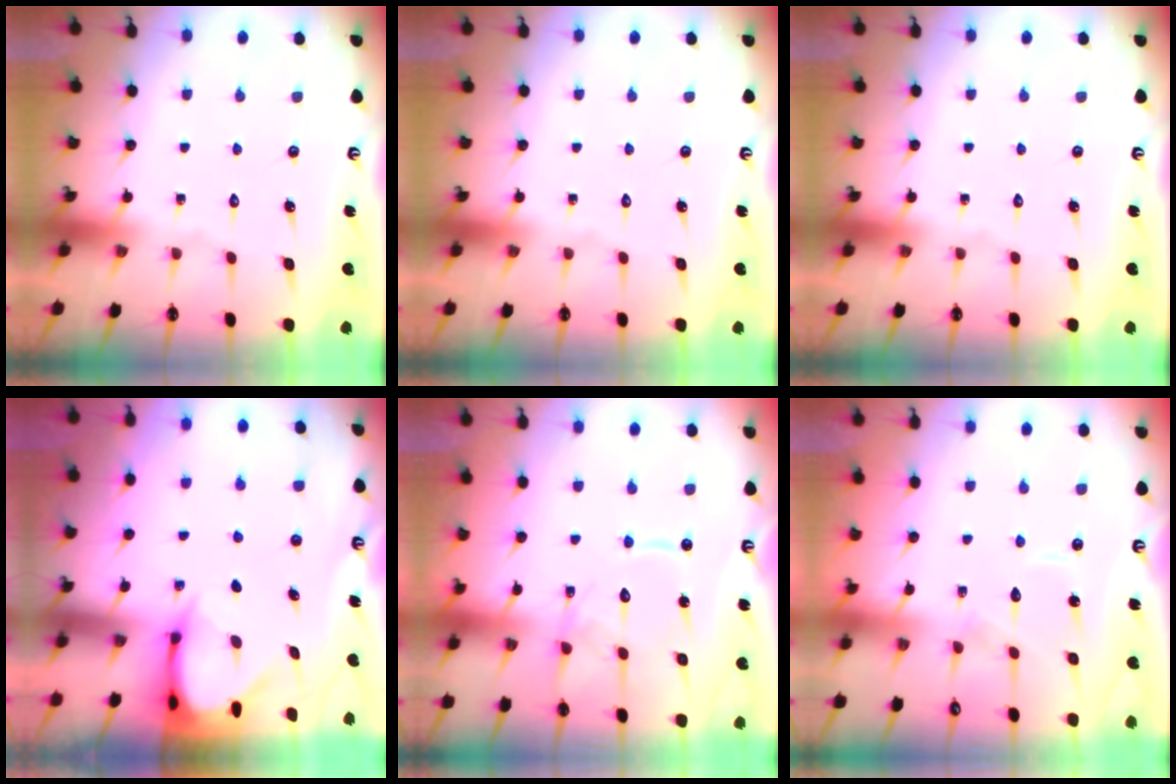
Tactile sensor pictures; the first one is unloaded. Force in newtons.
{"total": 0.0}
{"total": 0.0}
{"total": 3.7, "press": 3.7, "slide": 0.3}
{"total": 12.4, "press": 12.4, "slide": 1.3}
{"total": 7.4, "press": 7.4, "slide": 0.6}